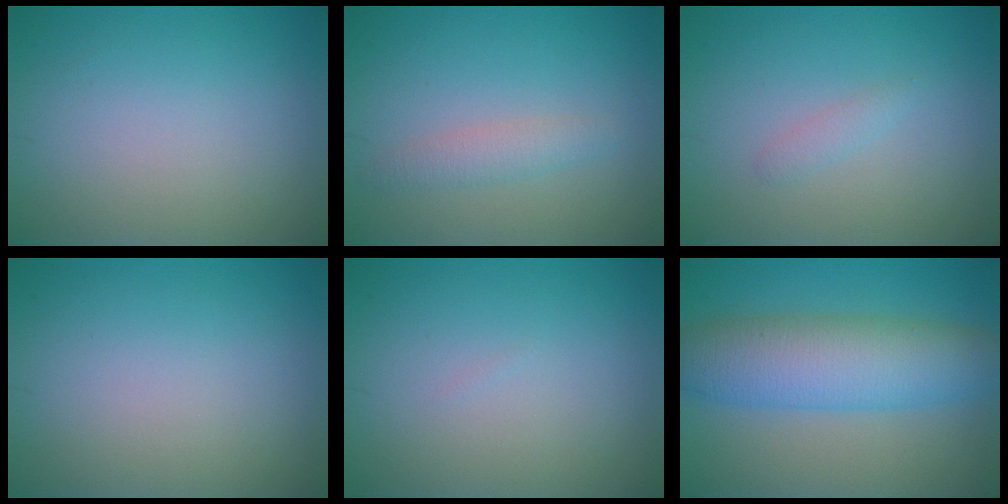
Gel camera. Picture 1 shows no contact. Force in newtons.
{"total": 1.8, "press": 1.8, "slide": 0.1}
{"total": 0.9, "press": 0.9, "slide": 0.0}
{"total": 0.0}
{"total": 0.0}
{"total": 7.9, "press": 7.9, "slide": 0.2}